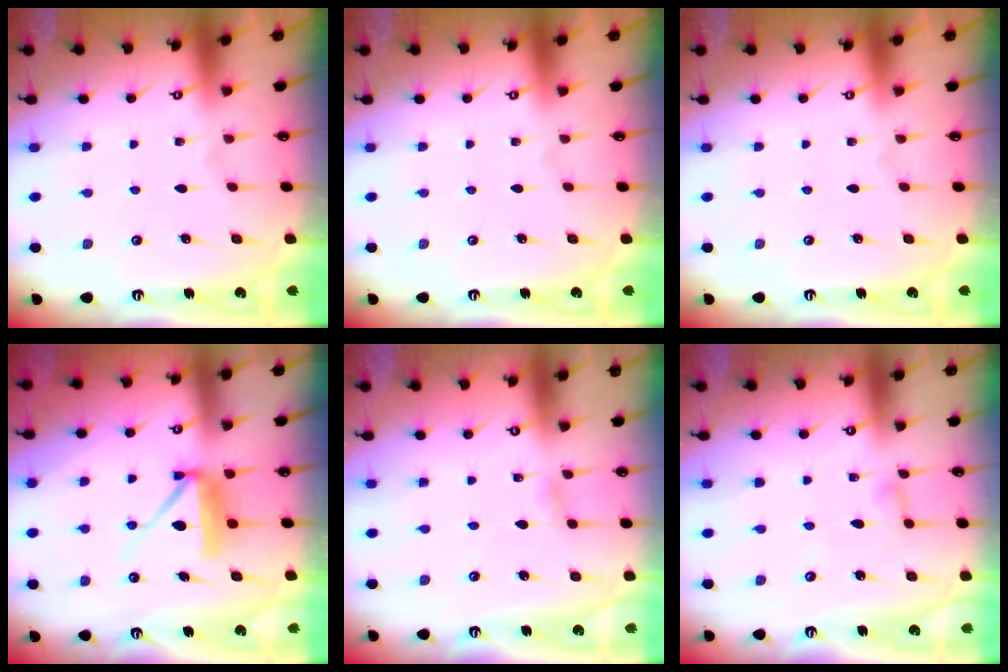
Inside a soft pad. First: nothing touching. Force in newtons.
{"total": 0.0}
{"total": 0.0}
{"total": 8.9, "press": 8.8, "slide": 0.5}
{"total": 2.9, "press": 2.9, "slide": 0.3}
{"total": 3.9, "press": 3.9, "slide": 0.4}